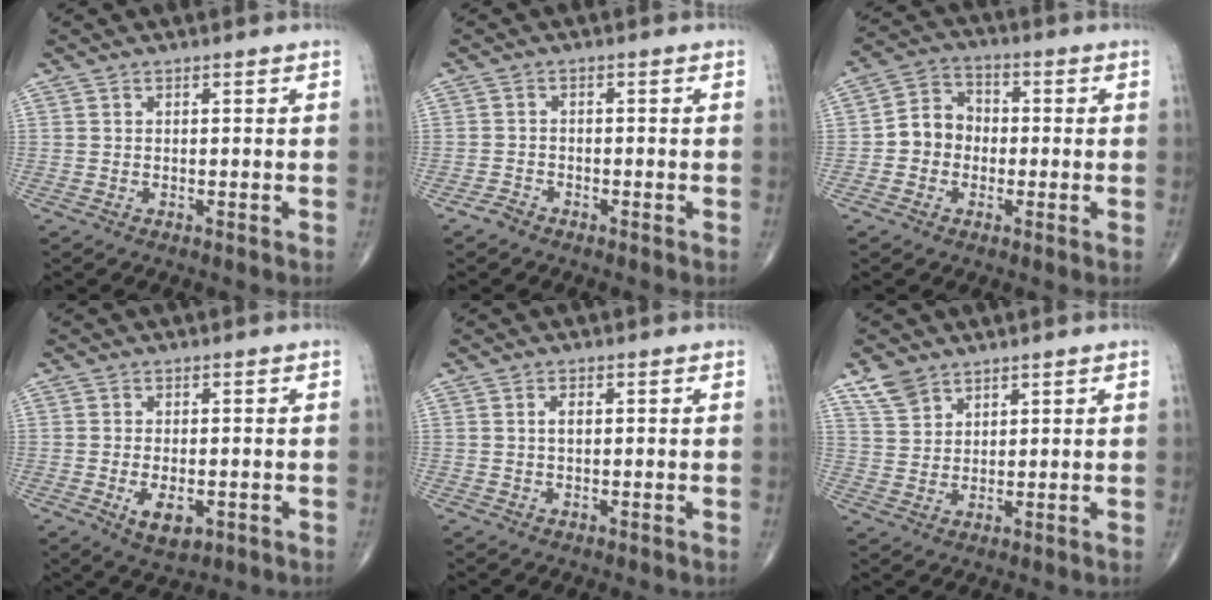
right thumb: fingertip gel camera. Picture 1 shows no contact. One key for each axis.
{"total": 1.8, "fx": -1.5, "fy": 1.0, "fz": 0.3, "tx": -0.010, "ty": 0.004, "tz": -0.030}
{"total": 7.3, "fx": -1.0, "fy": 6.4, "fz": 3.4, "tx": -0.034, "ty": 0.029, "tz": -0.034}
{"total": 5.4, "fx": -1.5, "fy": 2.9, "fz": 4.3, "tx": -0.069, "ty": -0.007, "tz": -0.018}
{"total": 1.6, "fx": 0.3, "fy": 0.8, "fz": 1.3, "tx": -0.025, "ty": -0.001, "tz": 0.005}
{"total": 5.3, "fx": 3.8, "fy": 3.3, "fz": 1.8, "tx": -0.023, "ty": -0.016, "tz": 0.081}